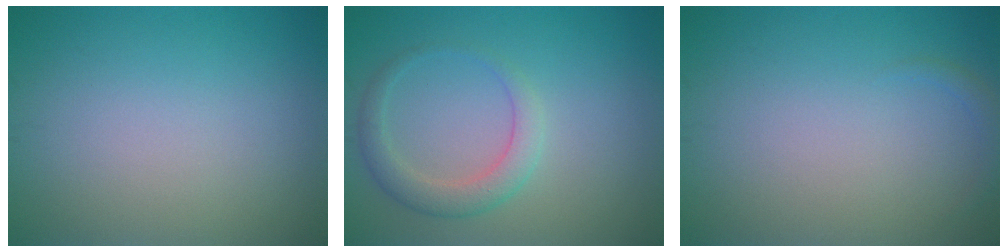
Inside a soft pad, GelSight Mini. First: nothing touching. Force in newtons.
{"total": 2.8, "press": 2.8, "slide": 0.3}
{"total": 0.8, "press": 0.8, "slide": 0.0}